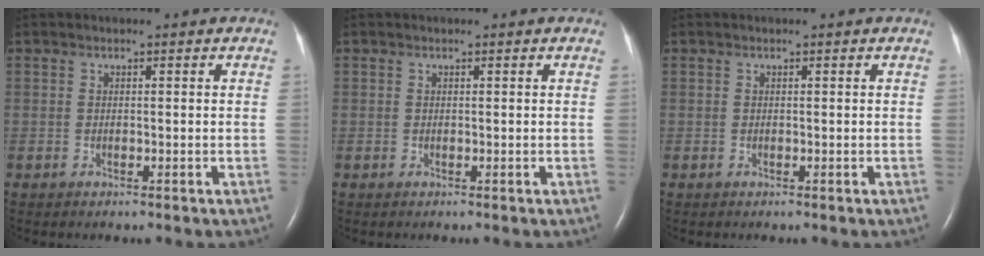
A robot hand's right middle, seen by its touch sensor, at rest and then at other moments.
{"total": 0.0}
{"total": 0.0}